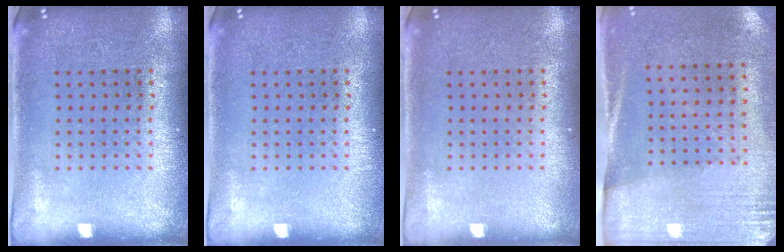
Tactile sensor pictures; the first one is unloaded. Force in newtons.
{"total": 0.0}
{"total": 0.0}
{"total": 2.8, "press": 2.4, "slide": 1.4}